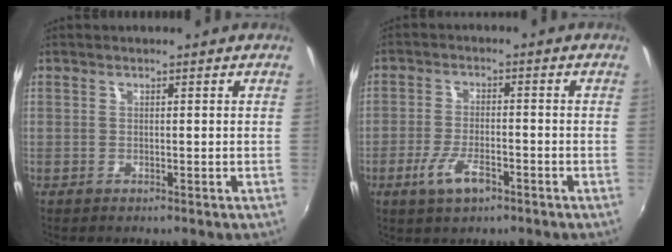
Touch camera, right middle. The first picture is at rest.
{"total": 6.1, "force": [-3.5, 2.2, 4.4], "torque": [-0.103, -0.011, -0.062]}